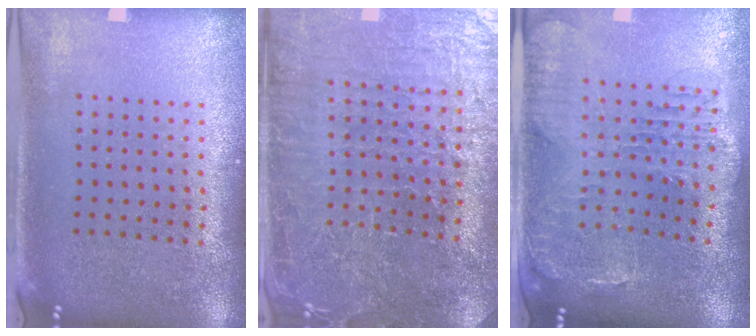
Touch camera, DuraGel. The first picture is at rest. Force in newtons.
{"total": 3.6, "press": 3.6, "slide": 0.5}
{"total": 1.4, "press": 1.3, "slide": 0.3}